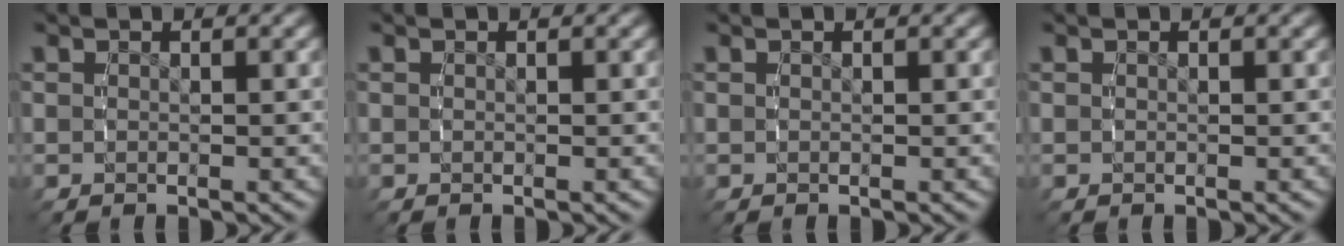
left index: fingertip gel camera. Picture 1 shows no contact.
{"total": 0.0}
{"total": 0.0}
{"total": 0.0}